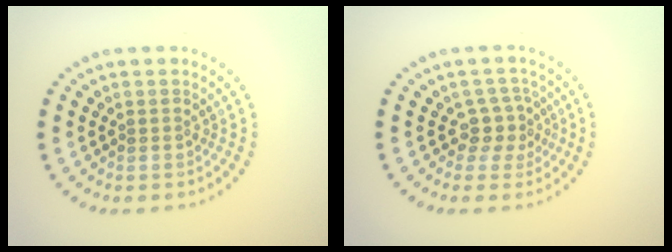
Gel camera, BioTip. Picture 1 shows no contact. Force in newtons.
{"total": 2.3, "press": 1.6, "slide": 1.6}